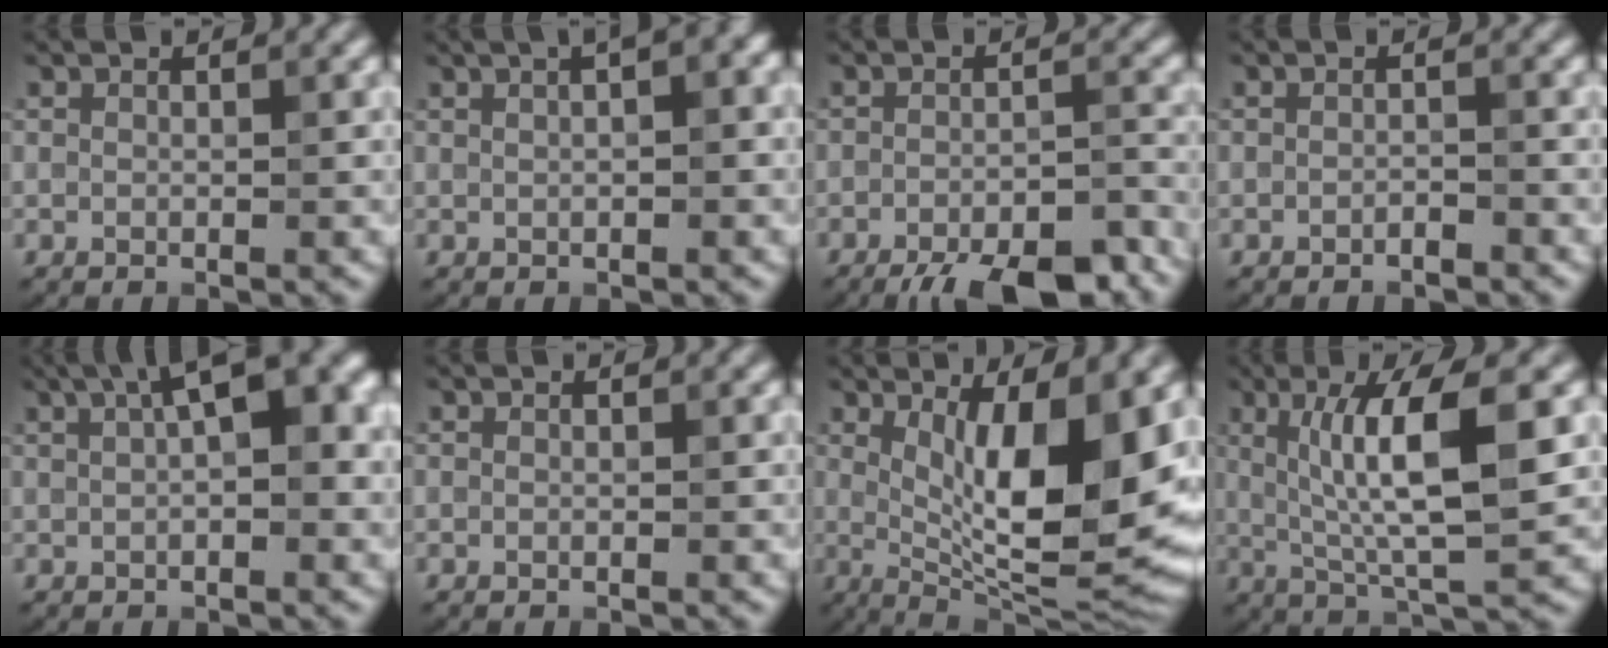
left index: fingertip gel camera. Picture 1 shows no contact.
{"total": 7.2, "force": [2.8, 3.2, 5.9], "torque": [-0.035, 0.044, 0.014]}
{"total": 10.8, "force": [-8.7, 3.2, 5.6], "torque": [-0.065, -0.015, -0.111]}
{"total": 0.9, "force": [-0.7, 0.2, 0.5], "torque": [-0.007, 0.001, -0.012]}
{"total": 8.3, "force": [2.6, 3.0, 7.3], "torque": [-0.094, 0.022, 0.036]}
{"total": 0.0}
{"total": 12.7, "force": [1.9, 3.9, 11.9], "torque": [-0.167, -0.015, 0.034]}
{"total": 8.5, "force": [1.6, 1.8, 8.1], "torque": [-0.128, -0.002, 0.032]}